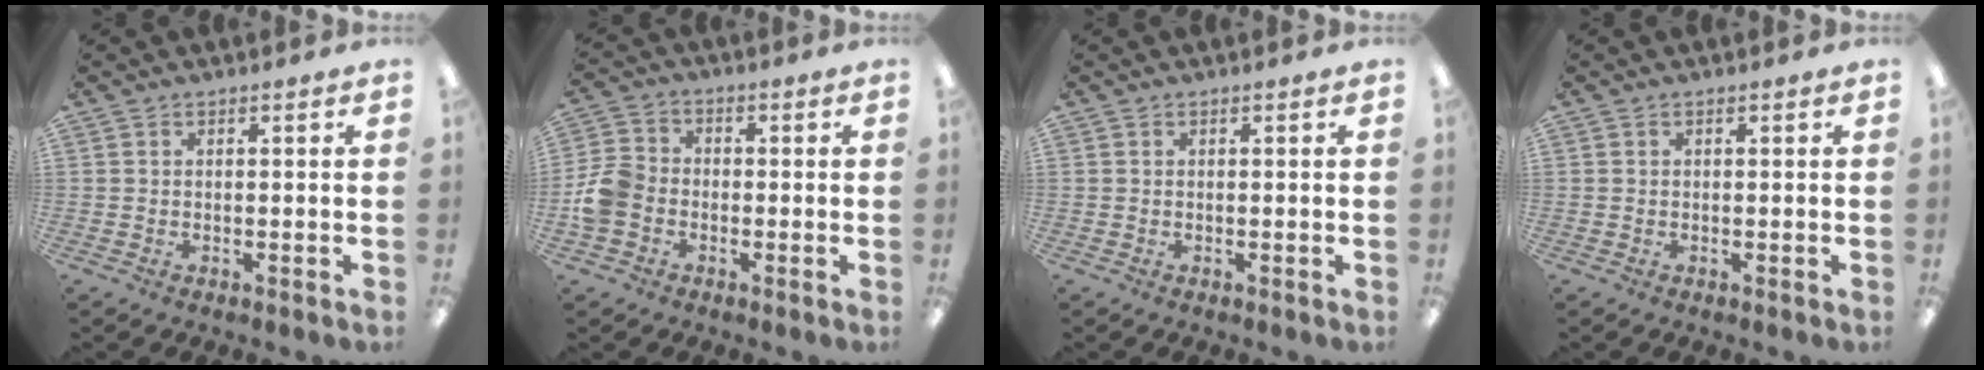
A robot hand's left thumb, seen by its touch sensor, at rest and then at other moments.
{"total": 7.8, "force": [-2.6, 6.3, 3.8], "torque": [-0.087, 0.026, -0.047]}
{"total": 0.0}
{"total": 0.0}